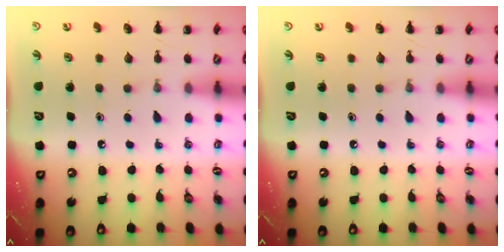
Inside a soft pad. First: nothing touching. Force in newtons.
{"total": 0.0}